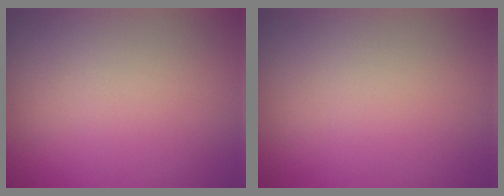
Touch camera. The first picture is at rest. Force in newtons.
{"total": 0.0}